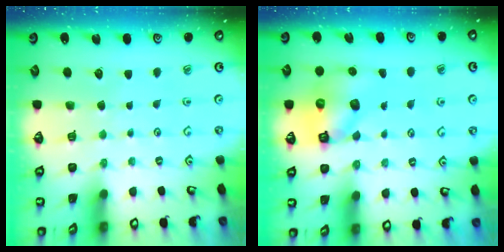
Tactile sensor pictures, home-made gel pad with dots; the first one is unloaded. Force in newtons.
{"total": 9.8, "press": 9.7, "slide": 1.6}